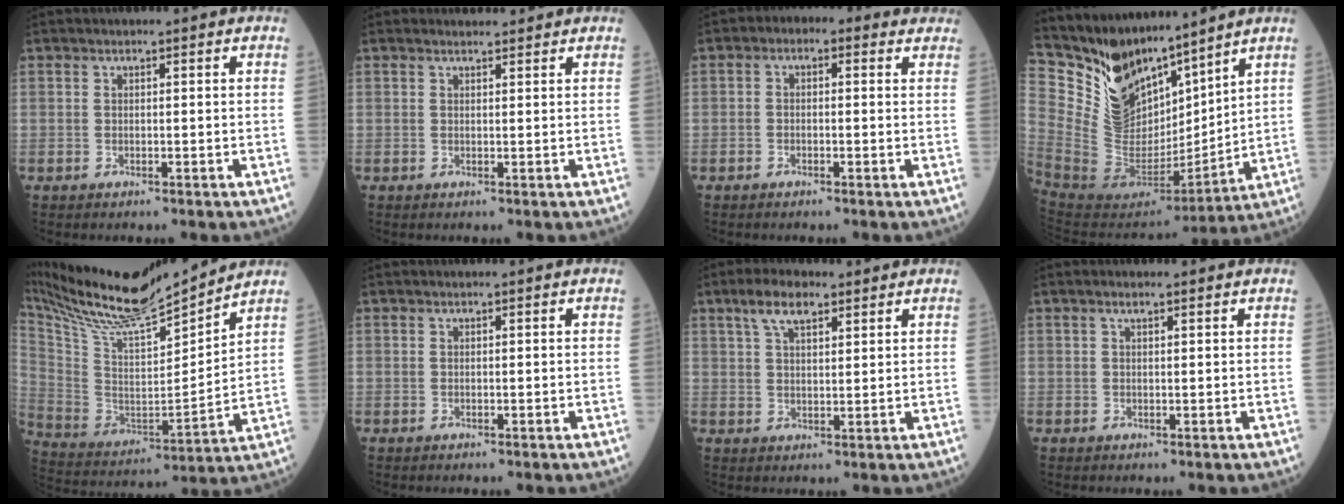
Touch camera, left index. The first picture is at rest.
{"total": 1.9, "force": [1.8, 0.6, 0.2], "torque": [-0.003, 0.009, 0.027]}
{"total": 3.5, "force": [1.4, 2.2, 2.3], "torque": [-0.028, 0.027, 0.007]}
{"total": 16.2, "force": [13.9, 5.5, 6.3], "torque": [-0.128, 0.005, 0.283]}
{"total": 21.0, "force": [18.9, 1.4, 9.1], "torque": [-0.187, -0.015, 0.329]}
{"total": 0.0}
{"total": 5.5, "force": [3.6, 2.1, 3.6], "torque": [-0.074, 0.014, 0.067]}
{"total": 1.1, "force": [0.8, 0.3, 0.7], "torque": [-0.015, 0.003, 0.013]}